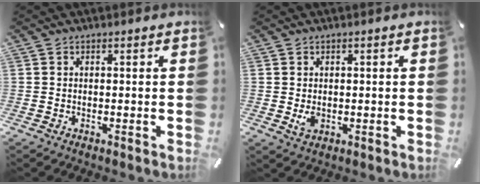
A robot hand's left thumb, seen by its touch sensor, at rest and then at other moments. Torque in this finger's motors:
{"motor_torque": [0.62, 0.68, 0.04, 0.07, 0.00]}